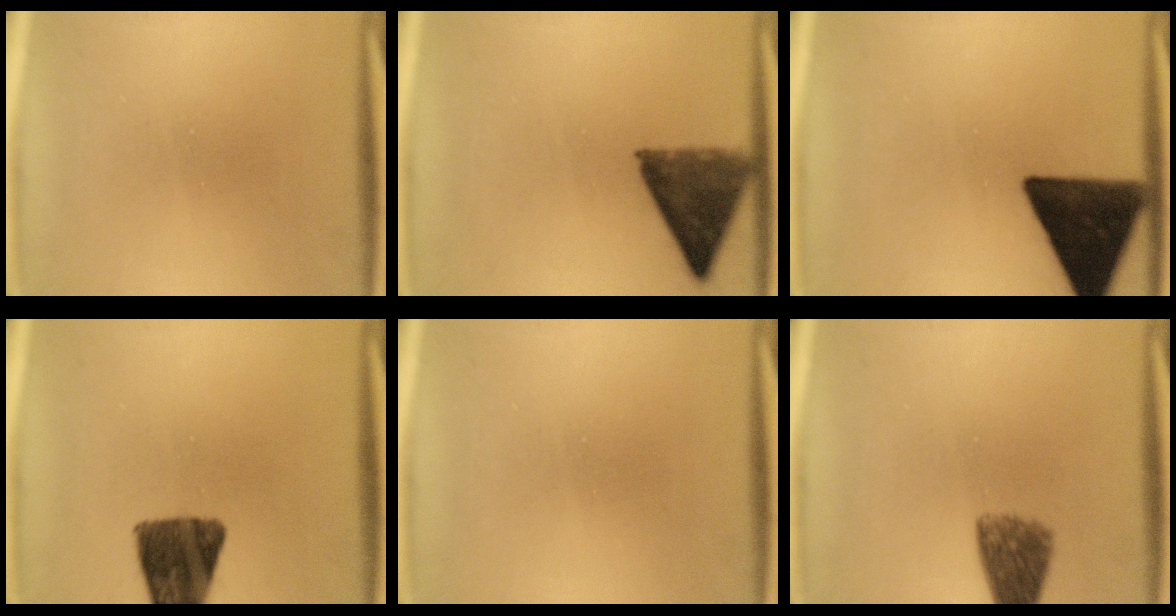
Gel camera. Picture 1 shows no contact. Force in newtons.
{"total": 8.7}
{"total": 16.0}
{"total": 11.8}
{"total": 0.0}
{"total": 6.2}